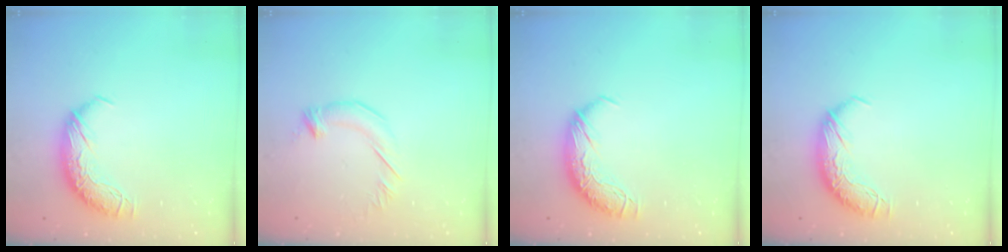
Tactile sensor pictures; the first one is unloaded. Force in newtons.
{"total": 2.9, "press": 2.9, "slide": 0.5}
{"total": 0.0}
{"total": 0.0}